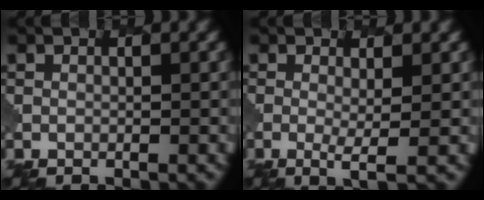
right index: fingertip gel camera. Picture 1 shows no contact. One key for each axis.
{"total": 1.8, "fx": 0.2, "fy": 0.1, "fz": 1.8, "tx": -0.039, "ty": -0.010, "tz": 0.005}